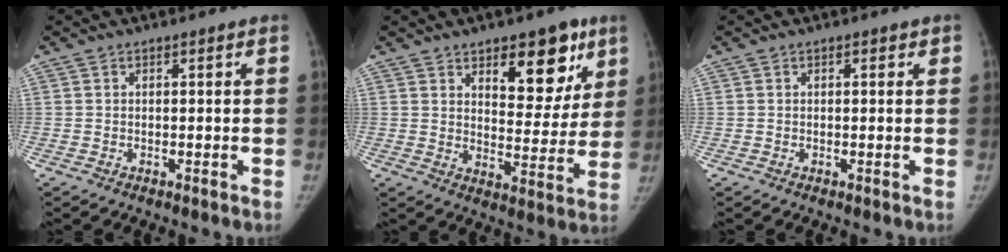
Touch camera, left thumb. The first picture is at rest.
{"total": 13.9, "force": [7.6, 7.0, 9.4], "torque": [-0.070, -0.043, 0.110]}
{"total": 0.8, "force": [0.3, 0.4, 0.5], "torque": [-0.001, 0.001, 0.001]}